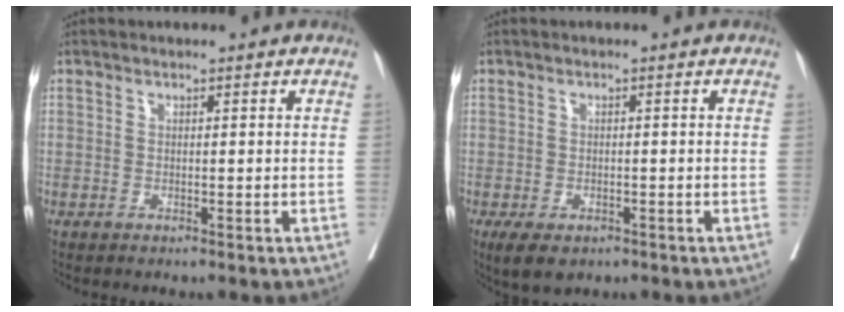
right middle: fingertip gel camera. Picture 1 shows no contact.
{"total": 4.8, "force": [-3.1, 2.5, 2.8], "torque": [-0.045, -0.009, -0.044]}